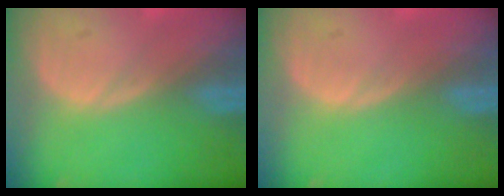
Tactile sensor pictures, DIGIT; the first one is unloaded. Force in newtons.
{"total": 0.0}